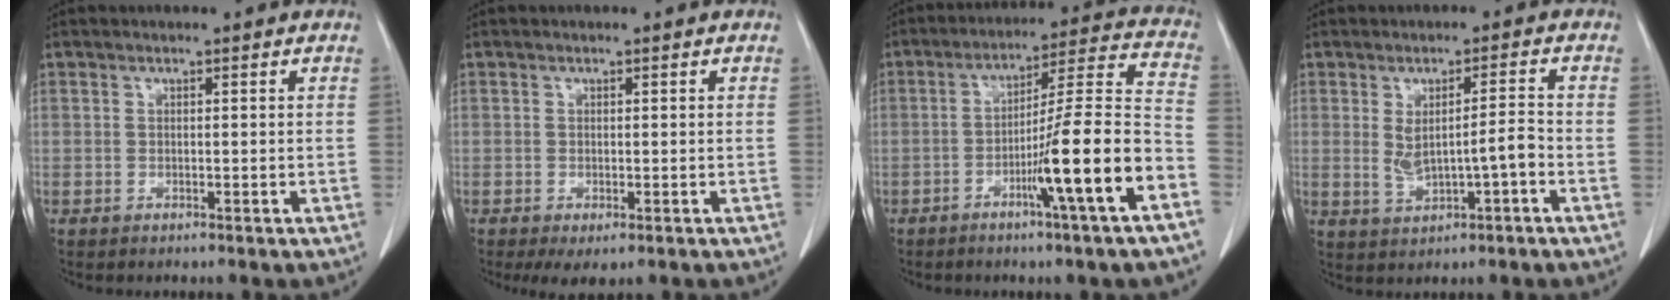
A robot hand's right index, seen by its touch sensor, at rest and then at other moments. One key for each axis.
{"total": 2.6, "fx": -1.1, "fy": 1.3, "fz": 2.0, "tx": -0.029, "ty": -0.004, "tz": -0.010}
{"total": 14.8, "fx": -6.1, "fy": -1.1, "fz": 13.5, "tx": -0.208, "ty": 0.004, "tz": -0.100}
{"total": 5.2, "fx": -0.7, "fy": 1.0, "fz": 5.1, "tx": -0.090, "ty": 0.009, "tz": 0.002}